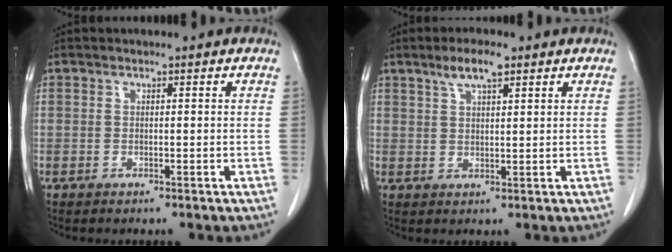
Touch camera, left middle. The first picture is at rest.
{"total": 4.4, "force": [2.9, 0.9, 3.2], "torque": [-0.064, 0.006, 0.054]}